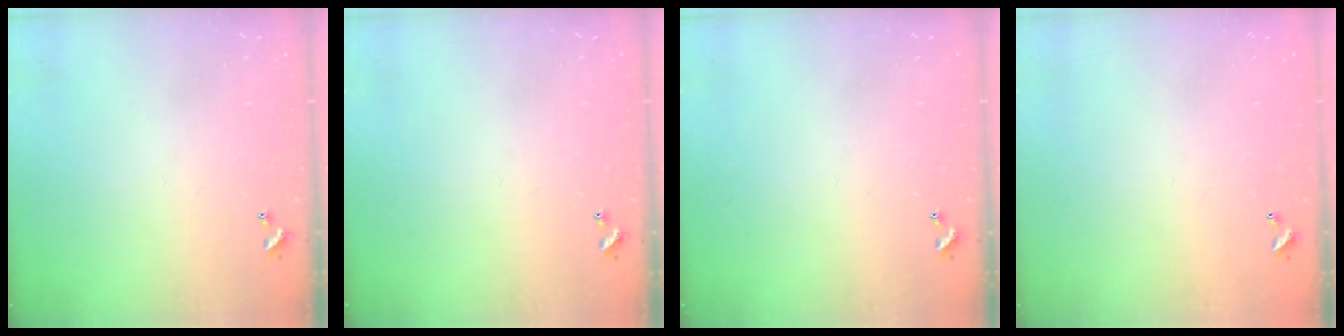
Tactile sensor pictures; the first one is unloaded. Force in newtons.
{"total": 0.0}
{"total": 0.0}
{"total": 2.8, "press": 2.8, "slide": 0.1}